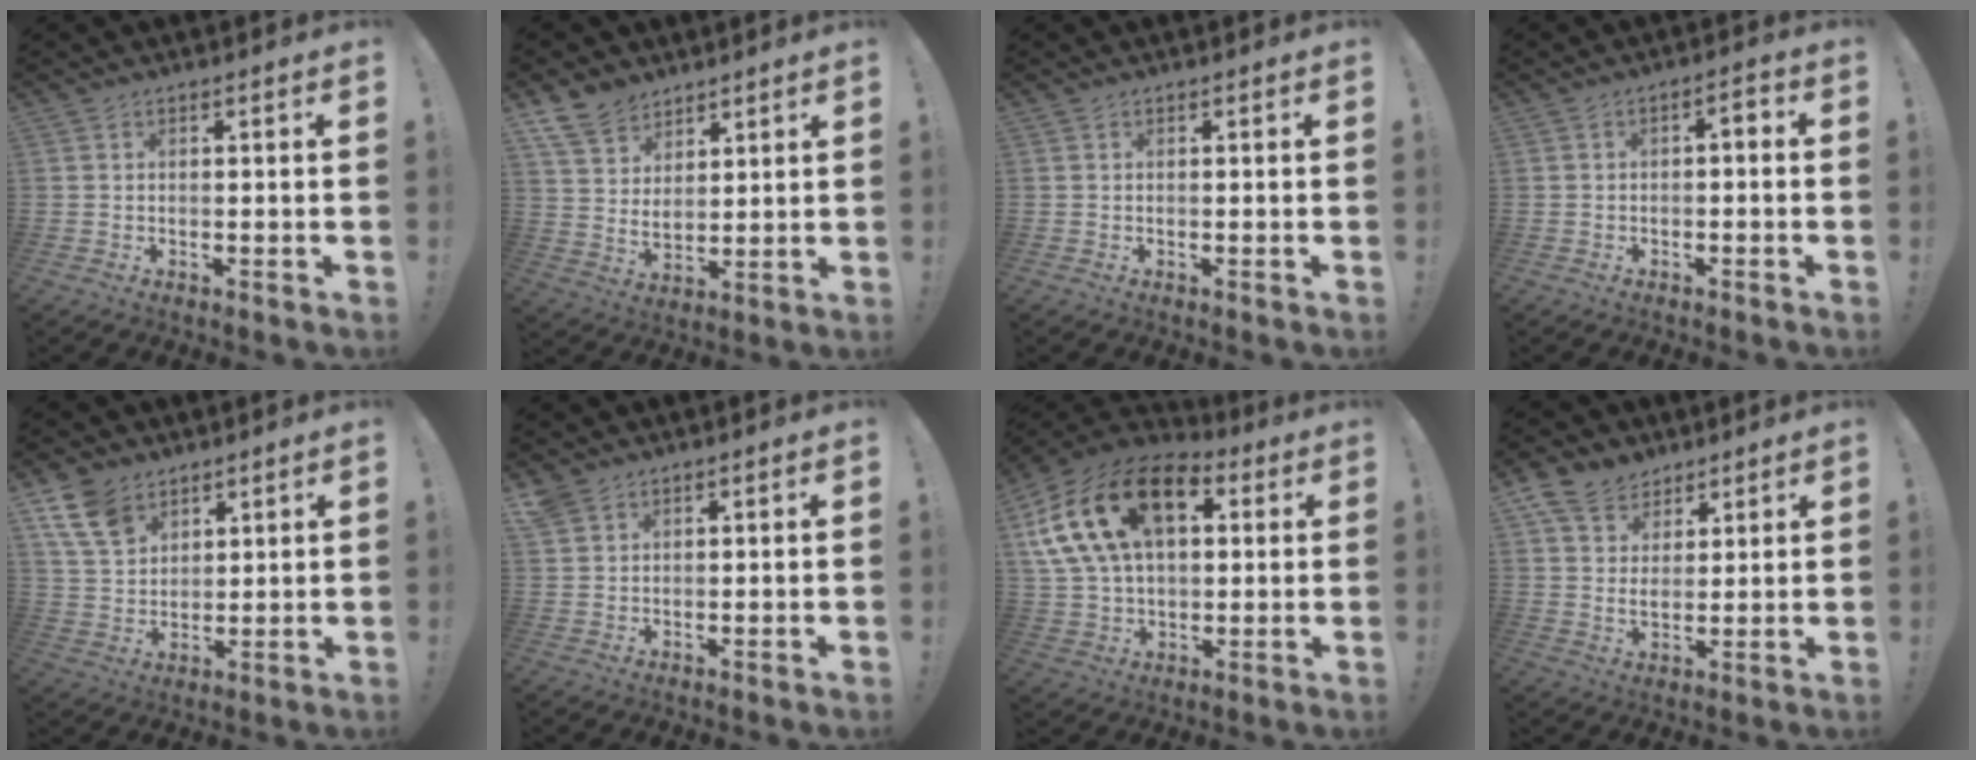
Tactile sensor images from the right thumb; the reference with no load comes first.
{"total": 10.0, "force": [7.9, 5.5, 2.7], "torque": [-0.063, -0.053, 0.157]}
{"total": 0.0}
{"total": 2.8, "force": [-1.5, 1.1, 2.0], "torque": [-0.030, 0.010, -0.031]}
{"total": 11.2, "force": [7.1, 7.2, 4.9], "torque": [-0.094, -0.031, 0.141]}
{"total": 3.1, "force": [2.4, 1.6, 1.2], "torque": [-0.027, -0.009, 0.047]}
{"total": 23.4, "force": [8.6, 14.7, 16.1], "torque": [-0.288, -0.021, 0.158]}
{"total": 8.7, "force": [5.5, 6.0, 3.0], "torque": [-0.058, -0.031, 0.110]}